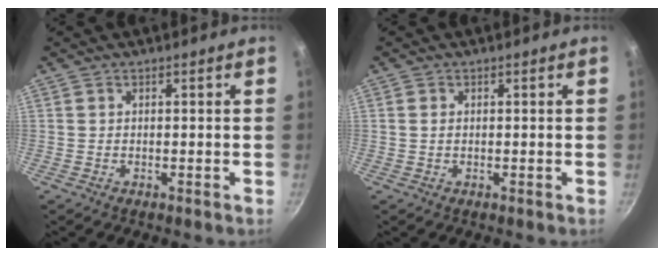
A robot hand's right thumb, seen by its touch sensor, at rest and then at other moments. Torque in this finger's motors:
{"motor_torque": [-0.29, -0.45, -0.51, 0.11, -0.08]}